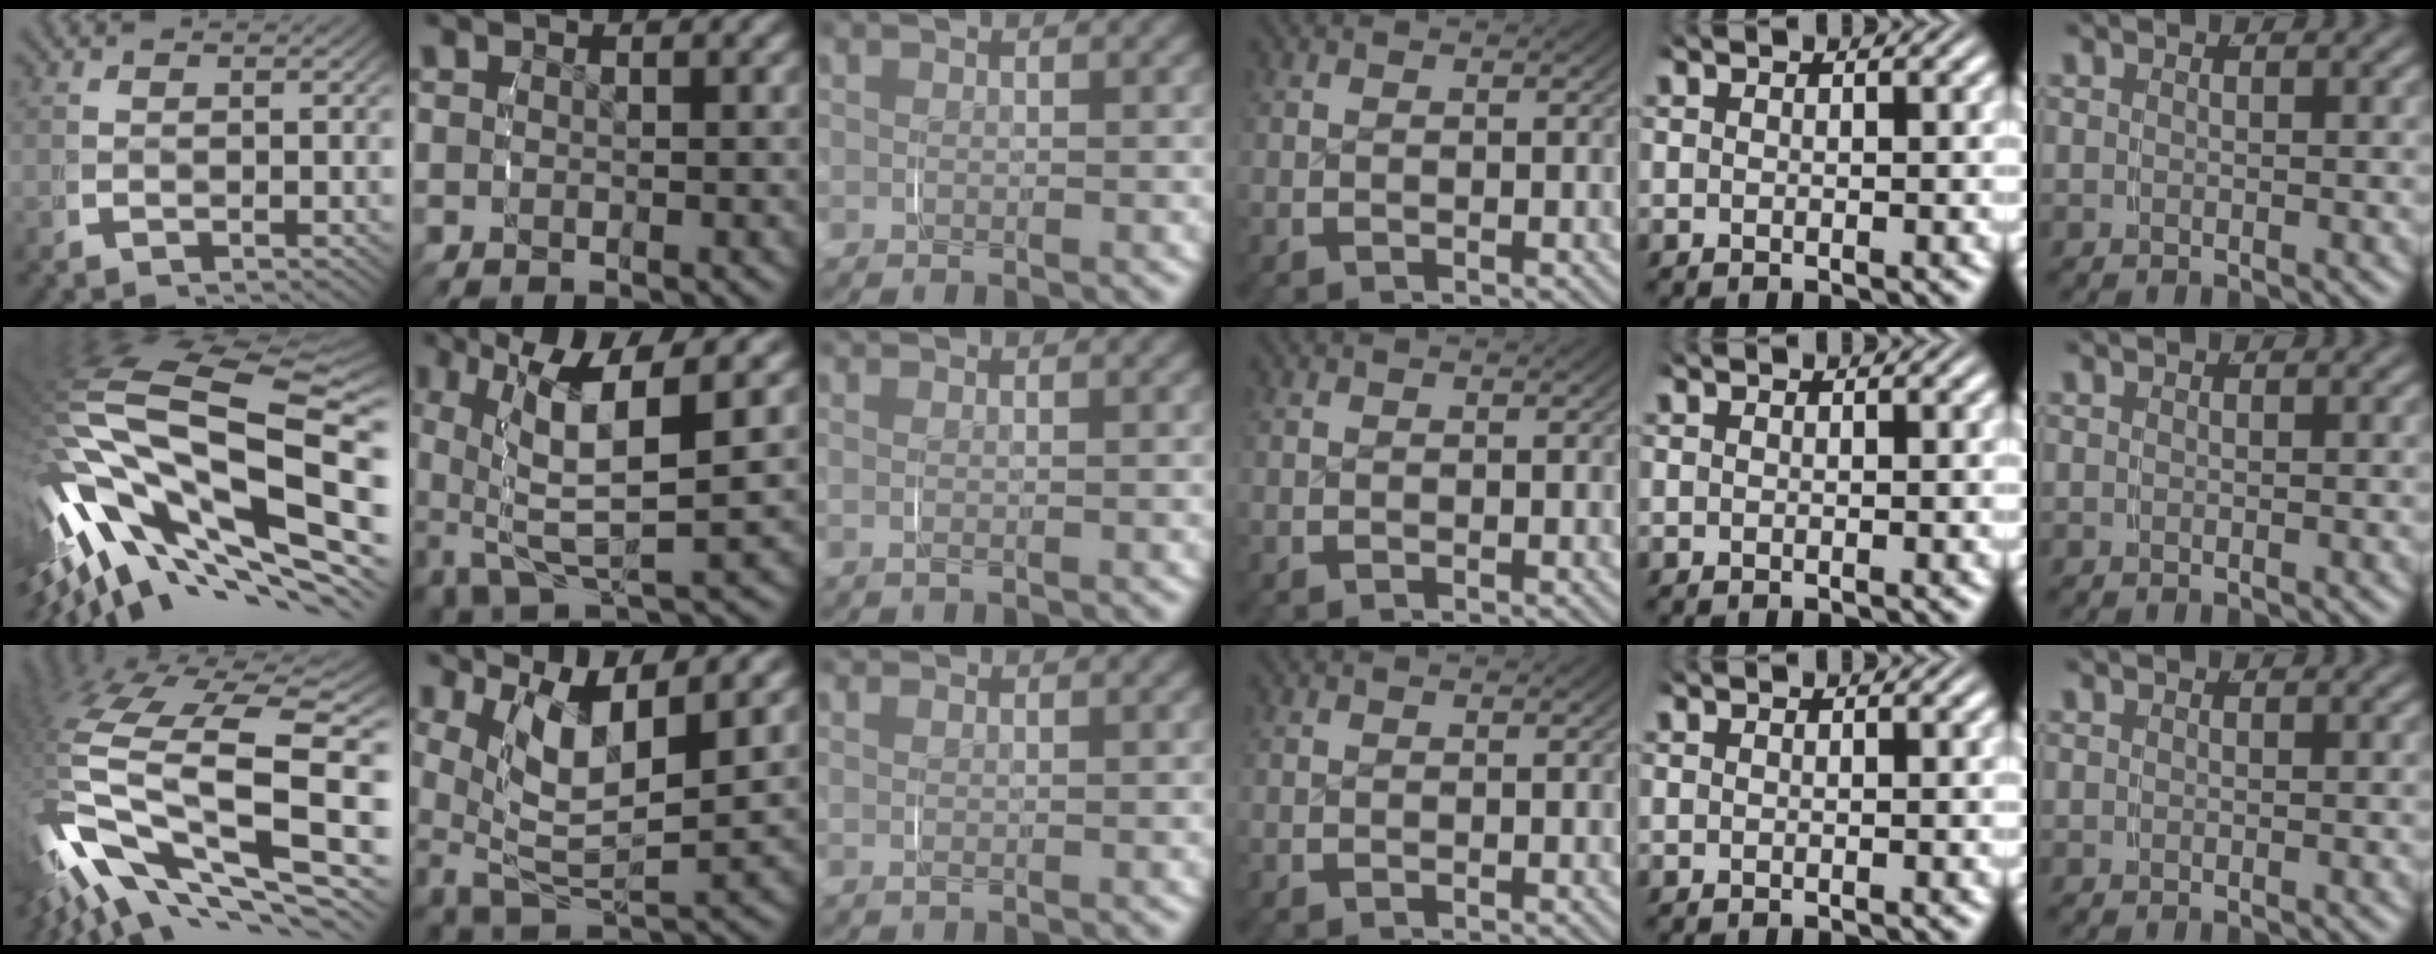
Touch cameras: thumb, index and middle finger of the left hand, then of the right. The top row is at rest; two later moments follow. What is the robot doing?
{"motion": "grasp_and_lifting", "object": "shoes"}